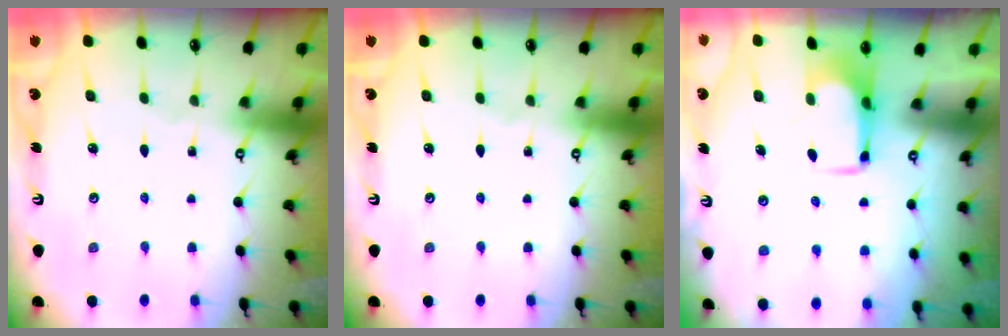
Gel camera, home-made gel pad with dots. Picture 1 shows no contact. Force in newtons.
{"total": 0.0}
{"total": 2.0, "press": 2.0, "slide": 0.4}